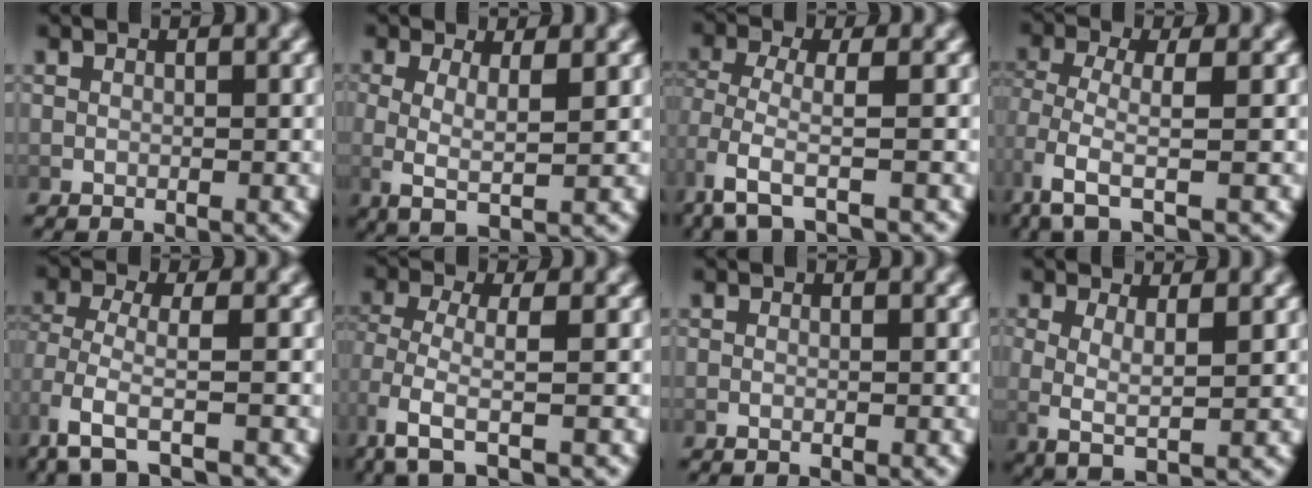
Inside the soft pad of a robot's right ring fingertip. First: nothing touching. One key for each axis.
{"total": 4.7, "fx": 0.2, "fy": 1.8, "fz": 4.3, "tx": -0.085, "ty": -0.017, "tz": 0.015}
{"total": 3.2, "fx": -1.1, "fy": 0.7, "fz": 2.9, "tx": -0.076, "ty": -0.022, "tz": -0.004}
{"total": 3.8, "fx": -0.8, "fy": 1.1, "fz": 3.5, "tx": -0.084, "ty": -0.022, "tz": 0.002}
{"total": 3.4, "fx": -1.6, "fy": 0.9, "fz": 2.9, "tx": -0.076, "ty": -0.024, "tz": -0.012}
{"total": 3.5, "fx": -0.9, "fy": 0.9, "fz": 3.2, "tx": -0.079, "ty": -0.020, "tz": 0.000}
{"total": 0.6, "fx": -0.5, "fy": 0.0, "fz": 0.3, "tx": -0.007, "ty": 0.000, "tz": -0.008}
{"total": 4.9, "fx": 0.6, "fy": 2.5, "fz": 4.2, "tx": -0.087, "ty": -0.016, "tz": 0.020}